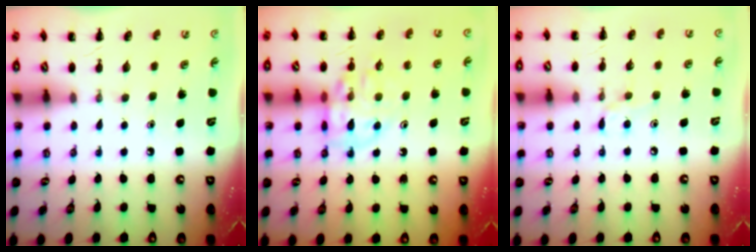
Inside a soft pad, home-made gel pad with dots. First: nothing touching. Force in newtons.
{"total": 11.8, "press": 11.6, "slide": 2.1}
{"total": 6.4, "press": 6.2, "slide": 1.7}